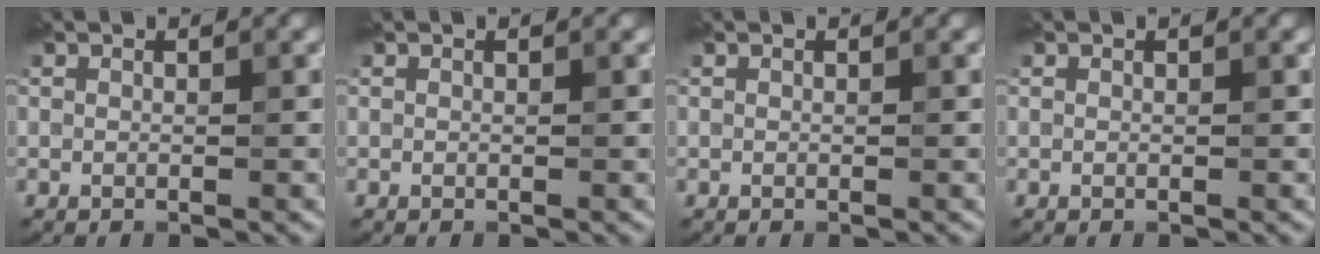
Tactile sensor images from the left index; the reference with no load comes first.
{"total": 0.0}
{"total": 0.0}
{"total": 0.0}